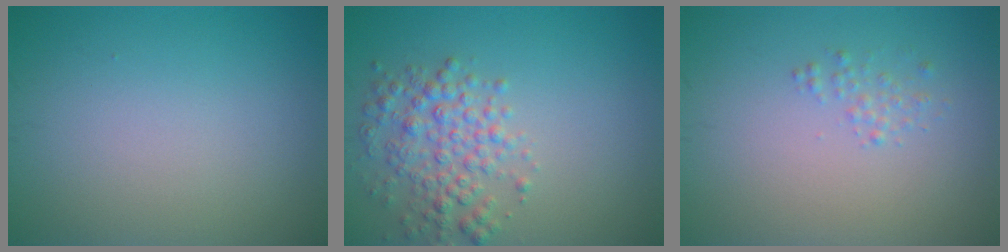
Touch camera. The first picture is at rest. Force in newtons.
{"total": 3.7, "press": 3.7, "slide": 0.1}
{"total": 0.9, "press": 0.9, "slide": 0.0}